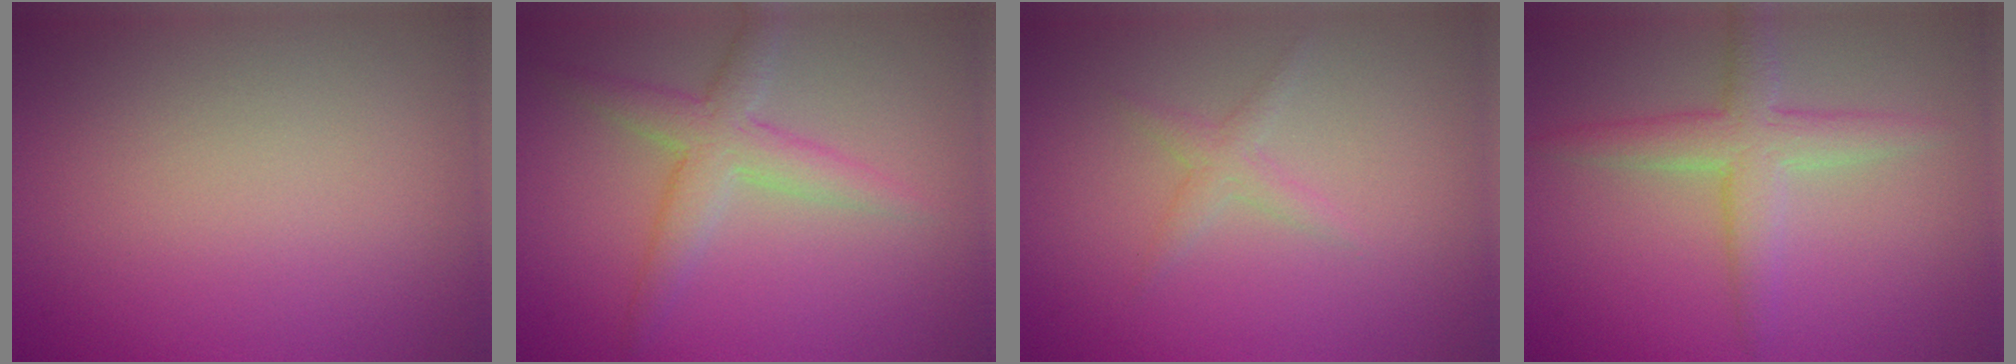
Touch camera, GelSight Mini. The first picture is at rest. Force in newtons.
{"total": 3.5, "press": 3.5, "slide": 0.1}
{"total": 1.3, "press": 1.3, "slide": 0.1}
{"total": 3.7, "press": 3.7, "slide": 0.3}